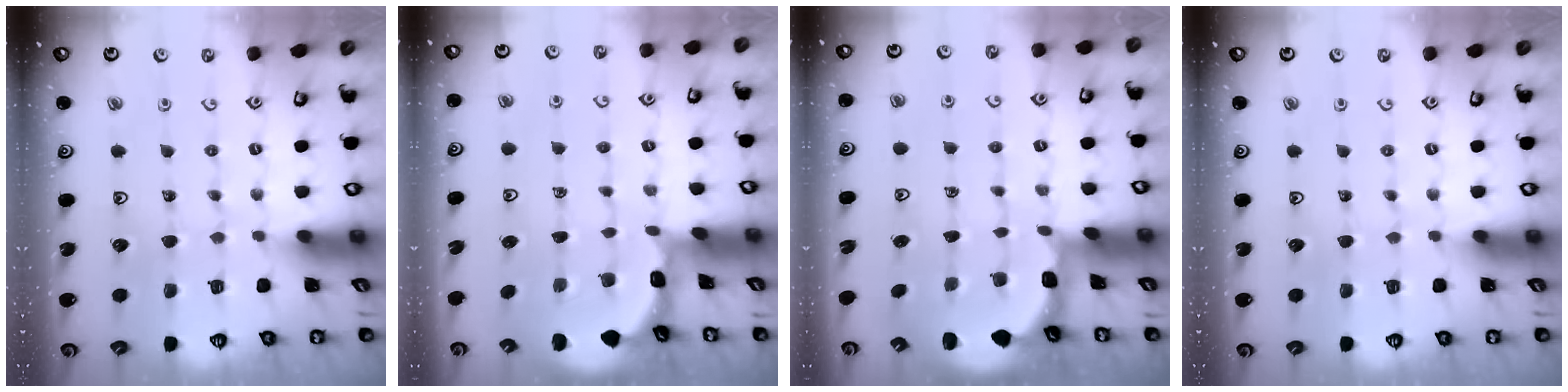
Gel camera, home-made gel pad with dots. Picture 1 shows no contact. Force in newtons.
{"total": 2.1, "press": 2.1, "slide": 0.2}
{"total": 2.5, "press": 1.9, "slide": 1.6}
{"total": 0.0}